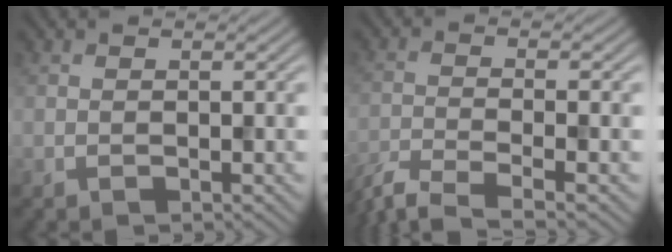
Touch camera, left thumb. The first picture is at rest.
{"total": 6.1, "force": [-4.9, 1.1, 3.6], "torque": [-0.070, -0.014, -0.099]}